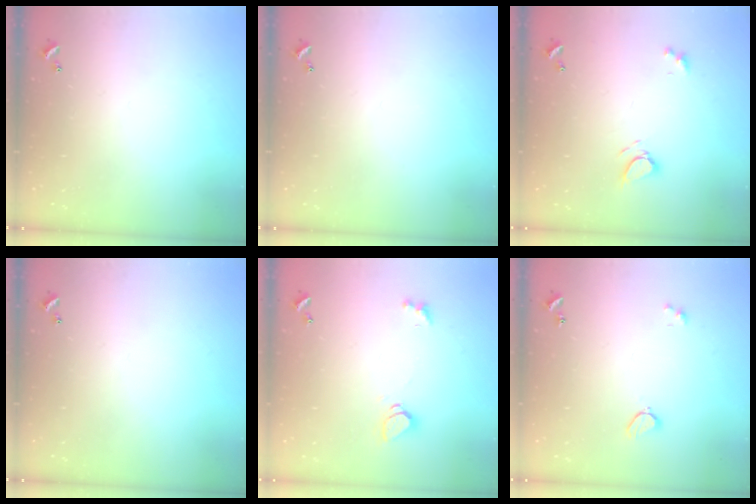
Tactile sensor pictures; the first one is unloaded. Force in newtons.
{"total": 0.0}
{"total": 4.6, "press": 4.6, "slide": 0.6}
{"total": 0.0}
{"total": 1.6, "press": 1.5, "slide": 0.4}
{"total": 2.0, "press": 1.9, "slide": 0.6}